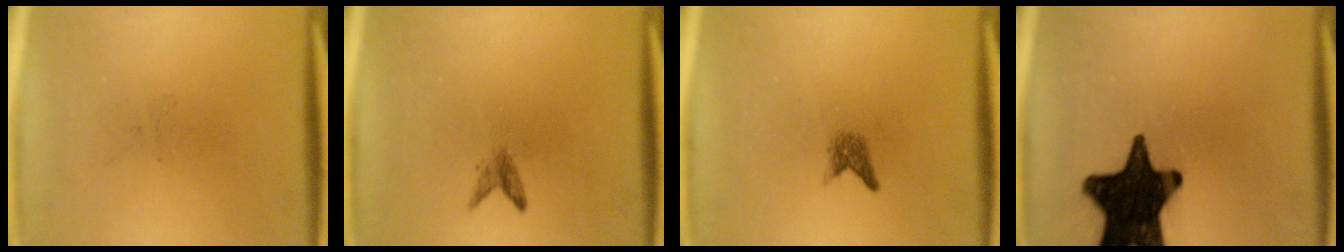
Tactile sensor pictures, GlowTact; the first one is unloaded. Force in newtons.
{"total": 1.3}
{"total": 1.5}
{"total": 18.8}